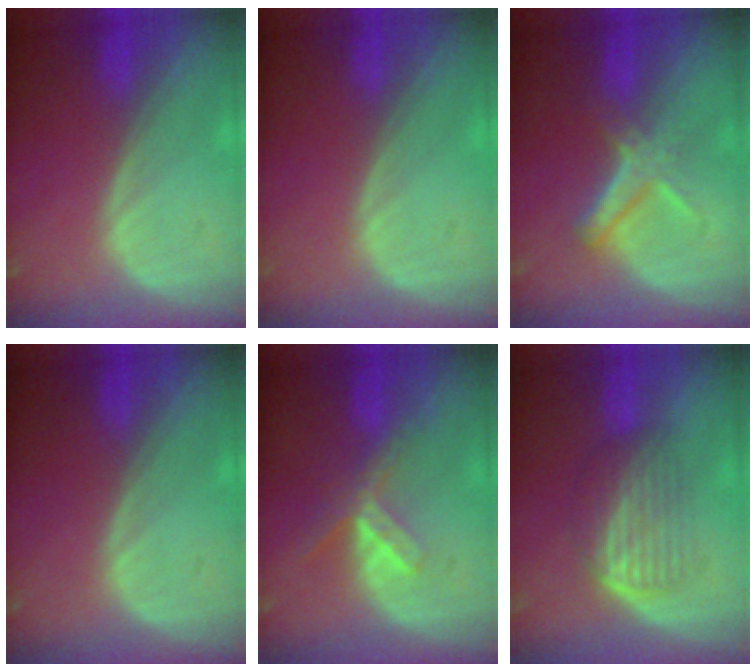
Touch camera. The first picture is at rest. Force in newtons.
{"total": 0.0}
{"total": 5.6, "press": 5.1, "slide": 2.3}
{"total": 0.0}
{"total": 5.5, "press": 5.0, "slide": 2.3}
{"total": 6.3, "press": 5.6, "slide": 2.7}